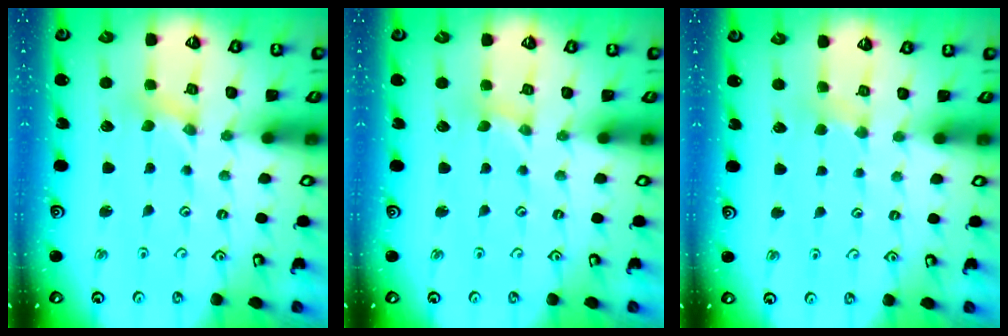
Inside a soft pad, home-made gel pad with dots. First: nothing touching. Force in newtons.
{"total": 0.0}
{"total": 3.2, "press": 3.1, "slide": 0.5}